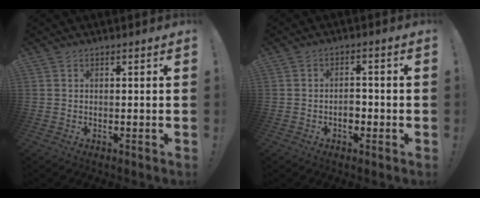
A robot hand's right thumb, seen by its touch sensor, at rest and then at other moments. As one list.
[{"total": 3.8, "force": [-1.5, 2.5, 2.4], "torque": [-0.033, 0.001, -0.028]}]